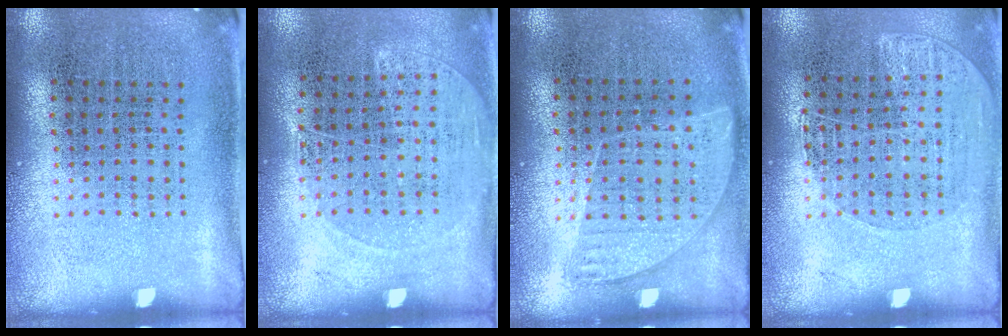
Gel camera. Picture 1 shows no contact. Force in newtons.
{"total": 1.3, "press": 1.0, "slide": 0.7}
{"total": 0.9, "press": 0.7, "slide": 0.5}
{"total": 1.2, "press": 1.1, "slide": 0.5}